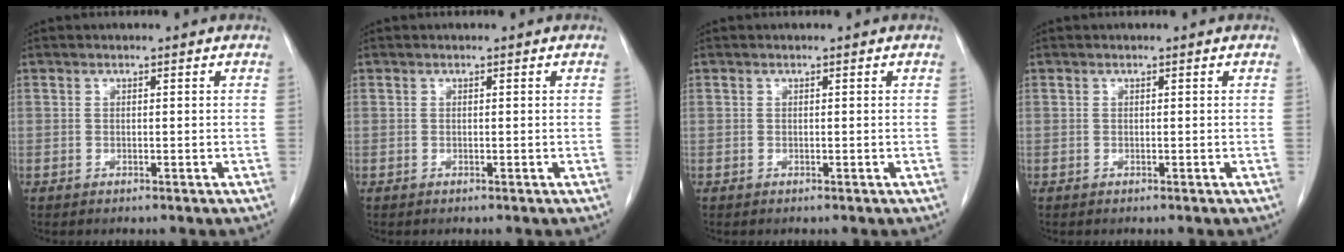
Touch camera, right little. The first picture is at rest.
{"total": 0.0}
{"total": 0.0}
{"total": 0.0}